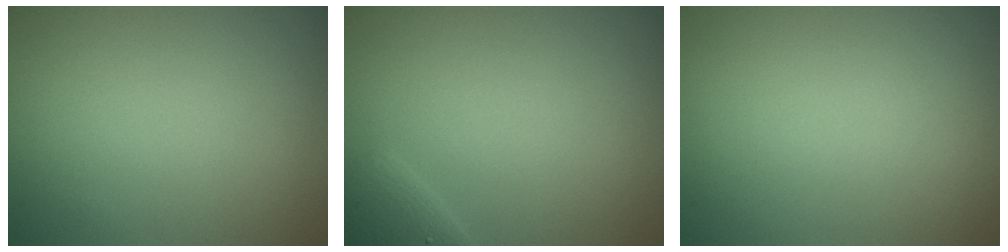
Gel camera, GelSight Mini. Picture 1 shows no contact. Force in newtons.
{"total": 1.8, "press": 1.8, "slide": 0.1}
{"total": 0.0}